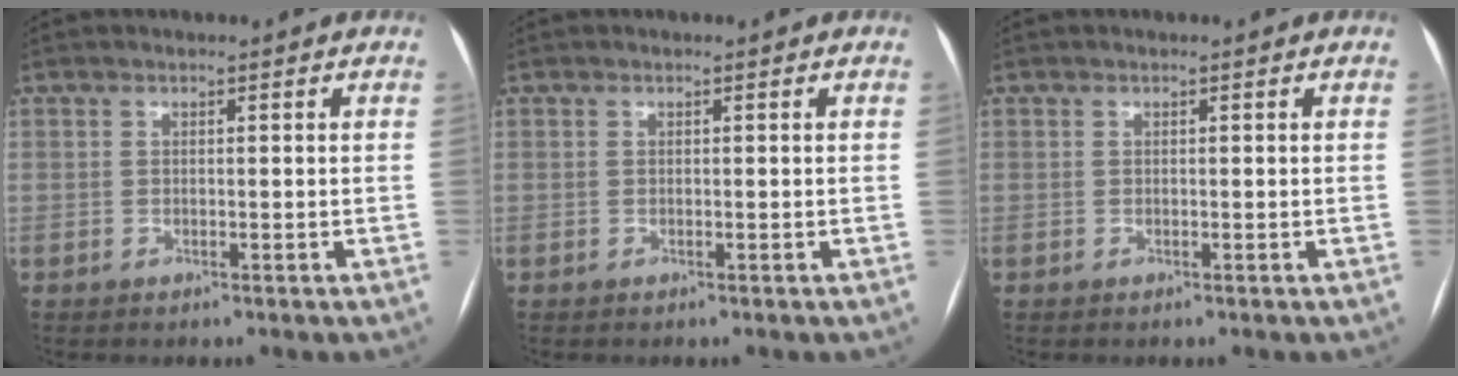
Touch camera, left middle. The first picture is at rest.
{"total": 0.0}
{"total": 0.0}